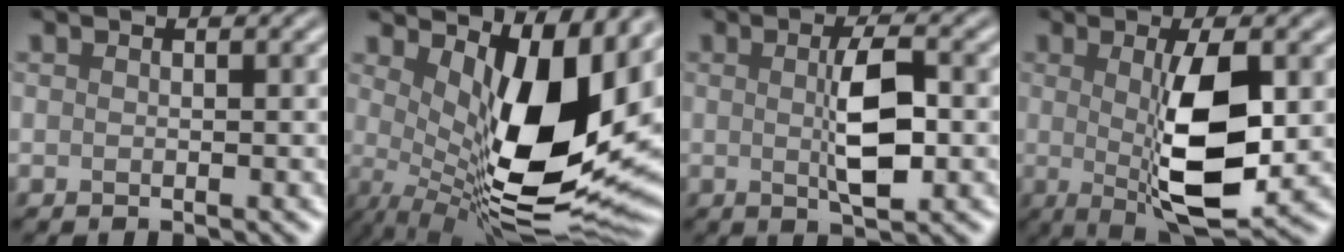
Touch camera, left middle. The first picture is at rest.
{"total": 13.5, "force": [1.7, 5.3, 12.3], "torque": [-0.180, -0.024, 0.038]}
{"total": 4.2, "force": [-0.3, 1.0, 4.1], "torque": [-0.080, 0.004, 0.003]}
{"total": 7.6, "force": [-0.3, 2.0, 7.3], "torque": [-0.123, -0.008, 0.005]}